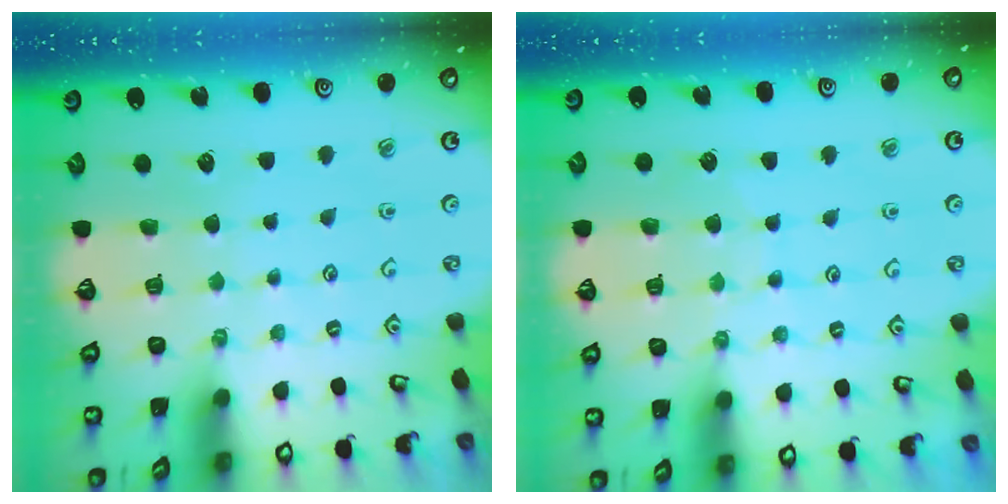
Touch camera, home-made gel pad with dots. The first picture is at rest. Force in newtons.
{"total": 5.5, "press": 5.5, "slide": 0.4}